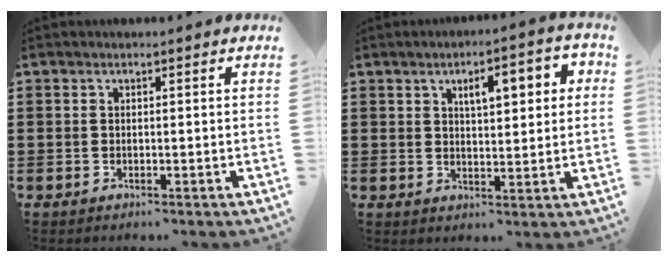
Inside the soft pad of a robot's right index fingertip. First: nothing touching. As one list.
[{"total": 5.6, "force": [2.1, 2.1, 4.7], "torque": [-0.073, 0.000, 0.027]}]